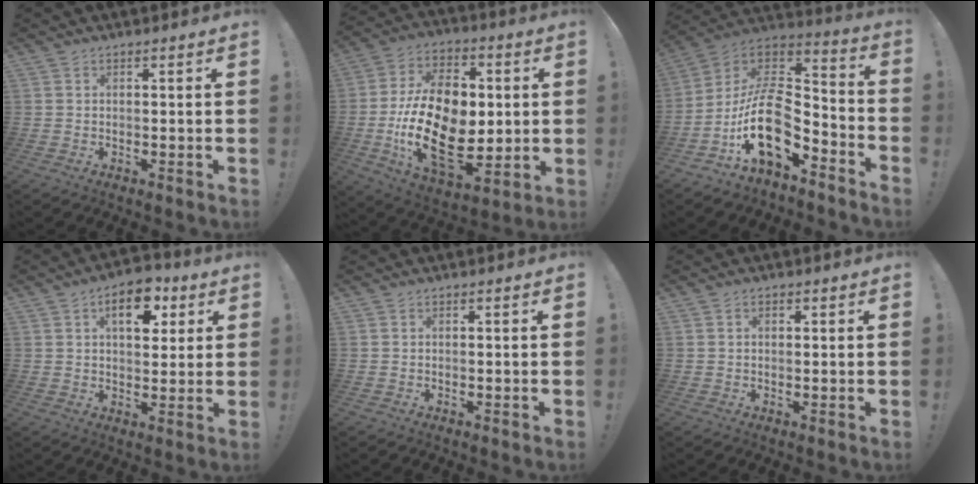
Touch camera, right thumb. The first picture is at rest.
{"total": 26.1, "force": [-1.9, 16.4, 20.2], "torque": [-0.369, -0.002, -0.020]}
{"total": 19.6, "force": [-6.6, 10.9, 14.9], "torque": [-0.277, 0.026, -0.108]}
{"total": 10.6, "force": [4.3, 6.3, 7.4], "torque": [-0.091, -0.005, 0.071]}
{"total": 0.0}
{"total": 0.7, "force": [0.3, 0.5, 0.4], "torque": [0.000, -0.001, 0.004]}